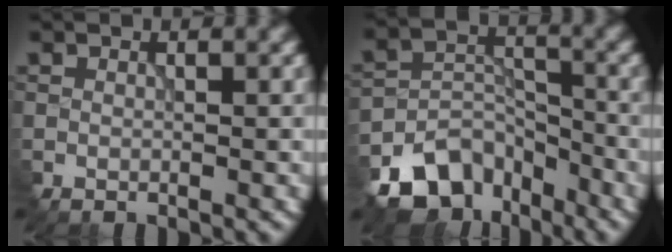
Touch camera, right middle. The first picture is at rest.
{"total": 8.0, "force": [-5.9, 4.5, 3.0], "torque": [-0.043, -0.007, -0.110]}